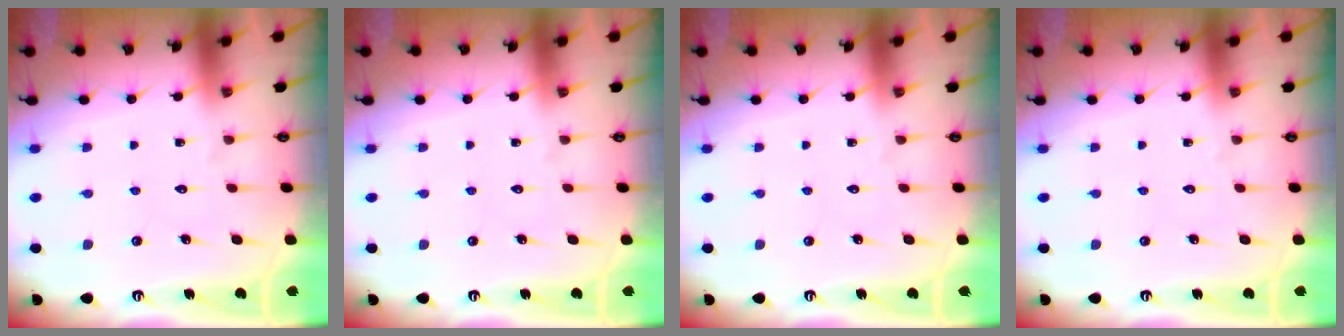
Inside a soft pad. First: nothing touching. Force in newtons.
{"total": 0.0}
{"total": 0.0}
{"total": 0.0}